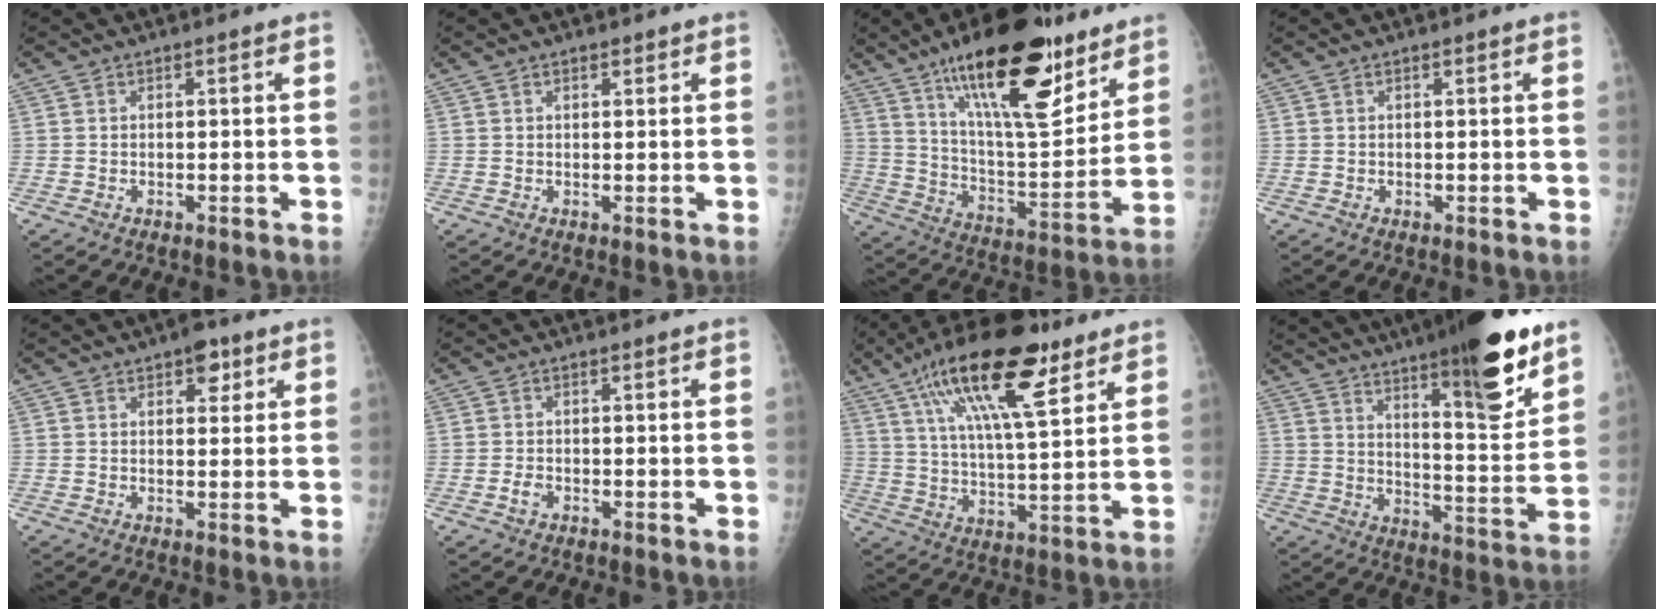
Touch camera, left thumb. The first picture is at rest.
{"total": 1.1, "force": [0.8, 0.6, 0.5], "torque": [-0.002, -0.003, 0.009]}
{"total": 26.0, "force": [16.1, 8.7, 18.5], "torque": [-0.260, -0.067, 0.266]}
{"total": 0.0}
{"total": 4.6, "force": [2.5, 2.5, 2.9], "torque": [-0.014, -0.007, 0.027]}
{"total": 1.5, "force": [-0.7, 1.0, 0.9], "torque": [-0.016, 0.002, -0.014]}
{"total": 20.8, "force": [11.2, 6.7, 16.2], "torque": [-0.264, -0.023, 0.188]}
{"total": 23.2, "force": [14.9, 4.6, 17.1], "torque": [-0.227, -0.073, 0.231]}